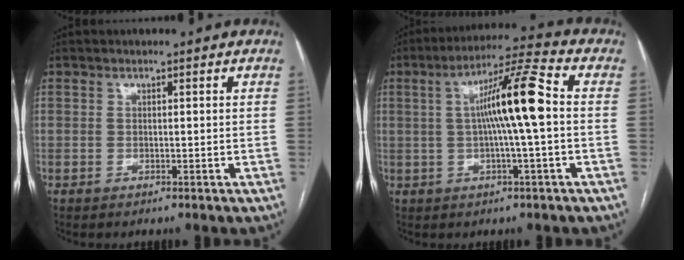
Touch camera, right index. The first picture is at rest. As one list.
[{"total": 10.9, "force": [0.6, -0.1, 10.9], "torque": [-0.189, 0.019, 0.004]}]